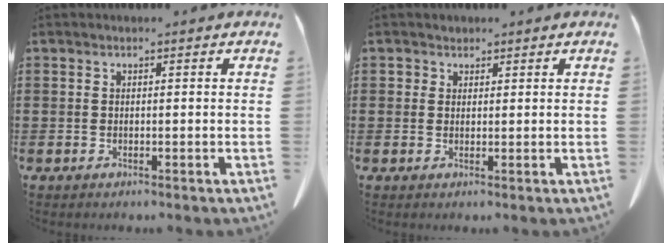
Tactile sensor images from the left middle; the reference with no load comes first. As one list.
[{"total": 1.4, "force": [1.1, 0.9, 0.1], "torque": [-0.006, 0.004, 0.021]}]